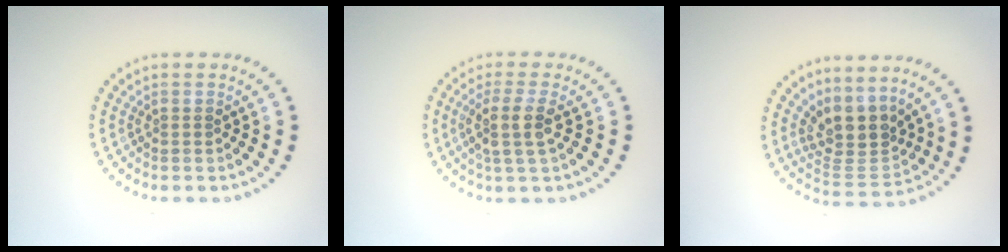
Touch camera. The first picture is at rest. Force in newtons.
{"total": 3.0, "press": 2.4, "slide": 1.8}
{"total": 4.1, "press": 3.2, "slide": 2.5}